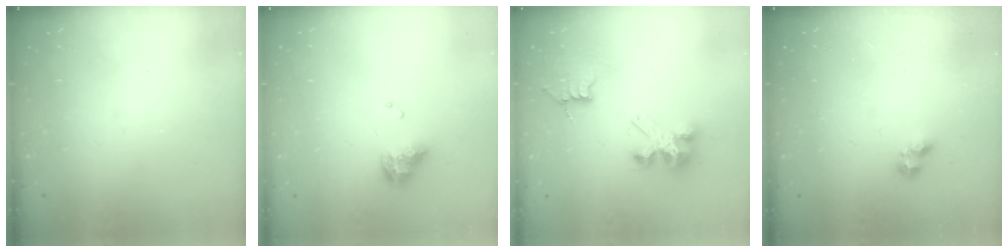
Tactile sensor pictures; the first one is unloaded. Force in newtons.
{"total": 10.1, "press": 10.1, "slide": 1.0}
{"total": 7.1, "press": 7.1, "slide": 0.2}
{"total": 2.8, "press": 2.7, "slide": 0.5}